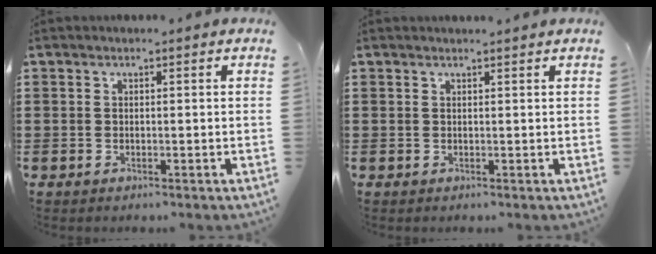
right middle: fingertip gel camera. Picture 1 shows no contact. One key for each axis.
{"total": 0.5, "fx": 0.5, "fy": -0.1, "fz": 0.1, "tx": -0.004, "ty": -0.001, "tz": 0.011}